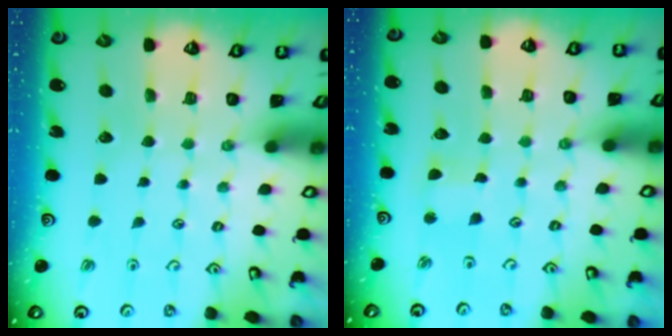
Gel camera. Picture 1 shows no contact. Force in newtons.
{"total": 2.5, "press": 2.4, "slide": 0.4}